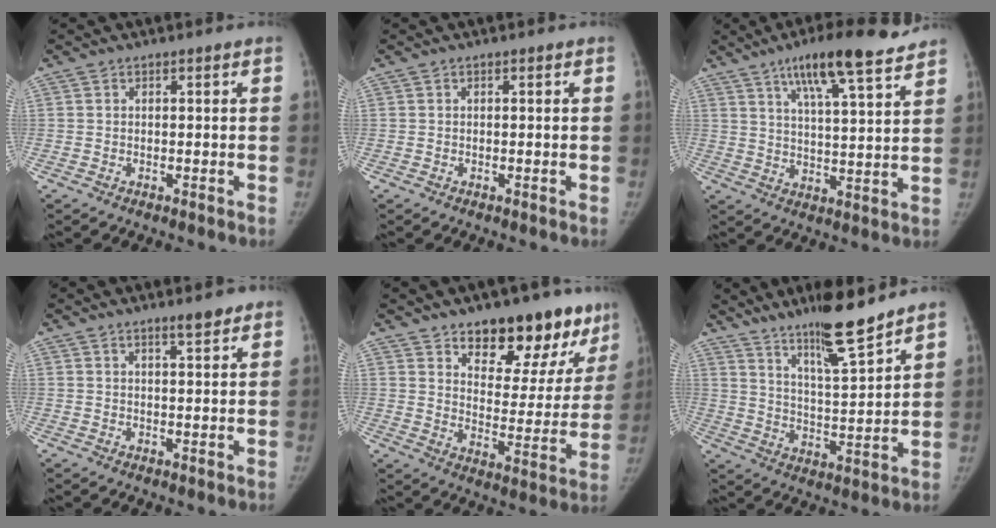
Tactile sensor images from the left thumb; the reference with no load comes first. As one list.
[{"total": 0.0}, {"total": 14.7, "force": [10.1, 2.7, 10.3], "torque": [-0.147, -0.039, 0.161]}, {"total": 3.0, "force": [2.2, 0.6, 1.9], "torque": [-0.020, -0.015, 0.033]}, {"total": 19.2, "force": [13.3, 9.3, 10.2], "torque": [-0.073, -0.080, 0.186]}, {"total": 11.8, "force": [9.5, 0.9, 7.0], "torque": [-0.111, -0.070, 0.167]}]